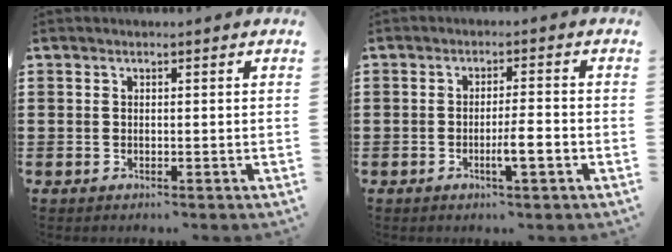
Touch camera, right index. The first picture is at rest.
{"total": 3.9, "force": [-1.6, 0.3, 3.5], "torque": [-0.059, -0.002, -0.028]}